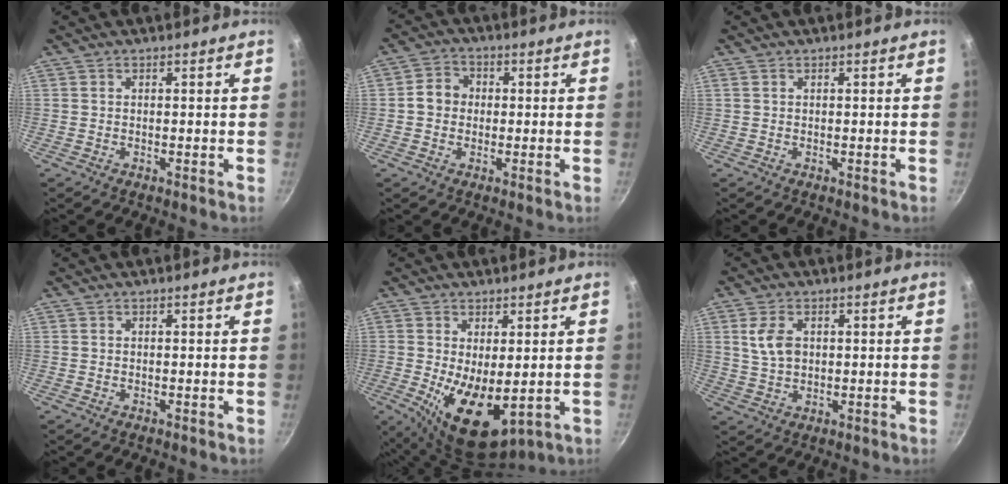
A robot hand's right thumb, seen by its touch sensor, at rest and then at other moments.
{"total": 4.8, "force": [-0.1, 4.2, 2.2], "torque": [-0.016, 0.012, -0.013]}
{"total": 0.0}
{"total": 0.0}
{"total": 10.8, "force": [-0.7, 5.2, 9.5], "torque": [-0.138, -0.024, 0.005]}
{"total": 5.8, "force": [1.4, 3.8, 4.1], "torque": [-0.073, -0.003, 0.027]}